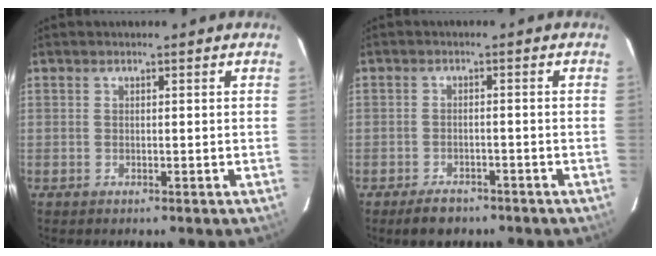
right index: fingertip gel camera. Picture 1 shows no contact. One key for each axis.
{"total": 4.0, "fx": -3.0, "fy": 2.0, "fz": 1.6, "tx": -0.031, "ty": 0.000, "tz": -0.042}